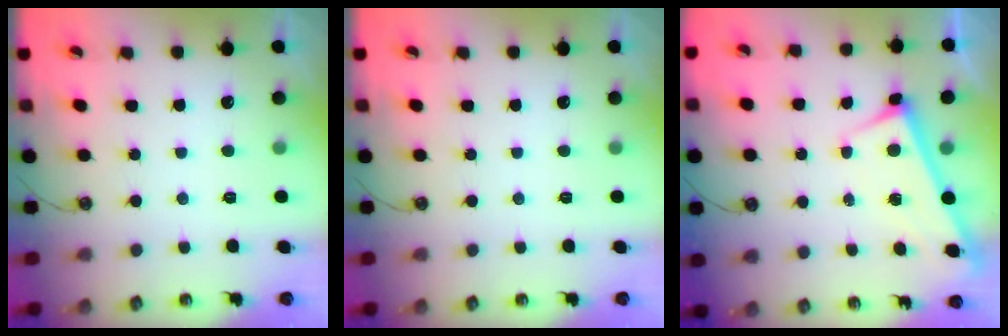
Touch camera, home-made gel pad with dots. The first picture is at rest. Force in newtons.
{"total": 0.0}
{"total": 2.9, "press": 2.9, "slide": 0.1}